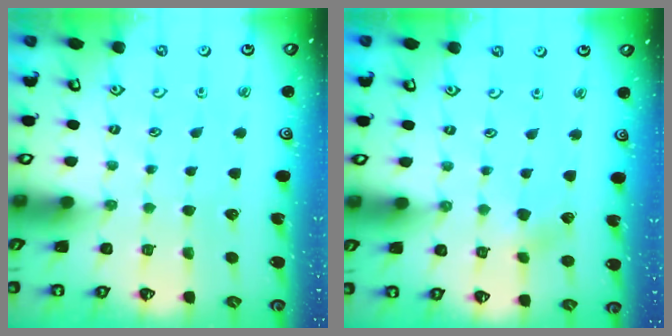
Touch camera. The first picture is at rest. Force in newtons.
{"total": 2.5, "press": 2.5, "slide": 0.3}